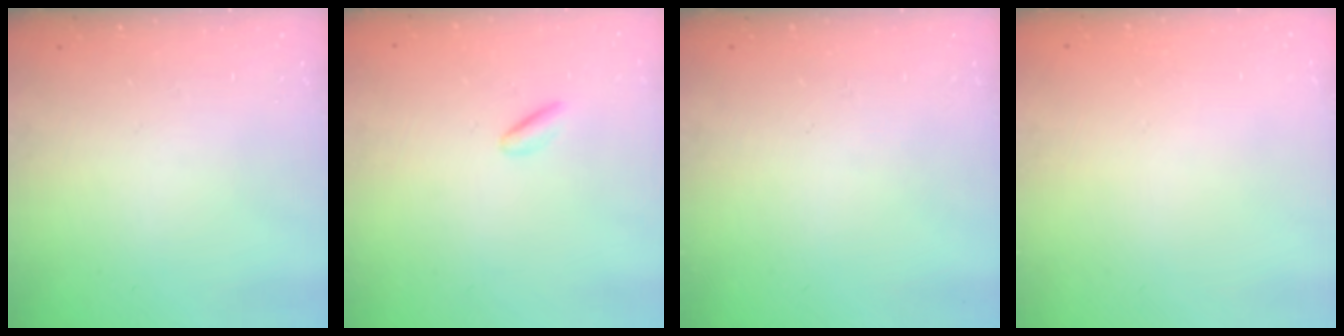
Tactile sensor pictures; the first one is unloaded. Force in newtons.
{"total": 1.5, "press": 1.3, "slide": 0.7}
{"total": 0.0}
{"total": 2.2, "press": 2.2, "slide": 0.1}